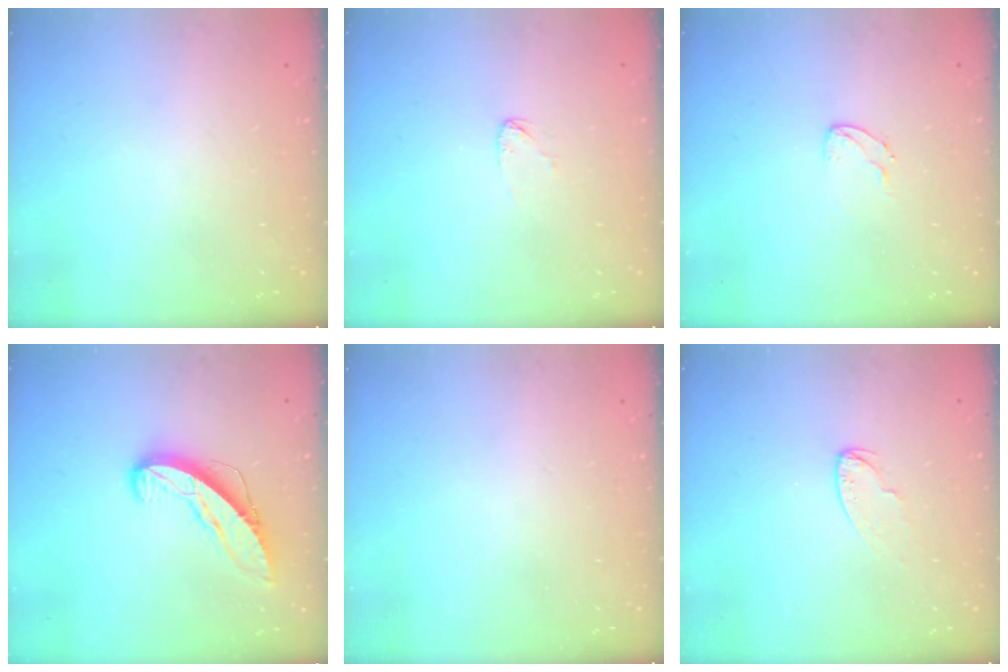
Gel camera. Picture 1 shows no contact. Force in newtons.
{"total": 3.0, "press": 3.0, "slide": 0.2}
{"total": 3.6, "press": 3.6, "slide": 0.2}
{"total": 9.5, "press": 9.5, "slide": 0.7}
{"total": 0.0}
{"total": 4.8, "press": 4.8, "slide": 0.5}